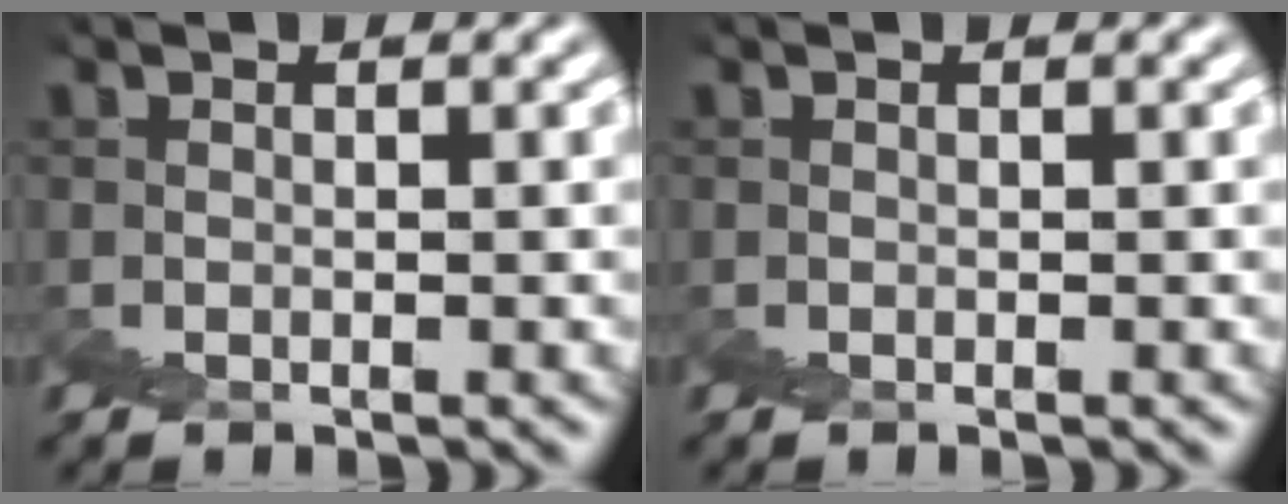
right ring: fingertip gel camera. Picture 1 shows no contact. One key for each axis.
{"total": 0.0}